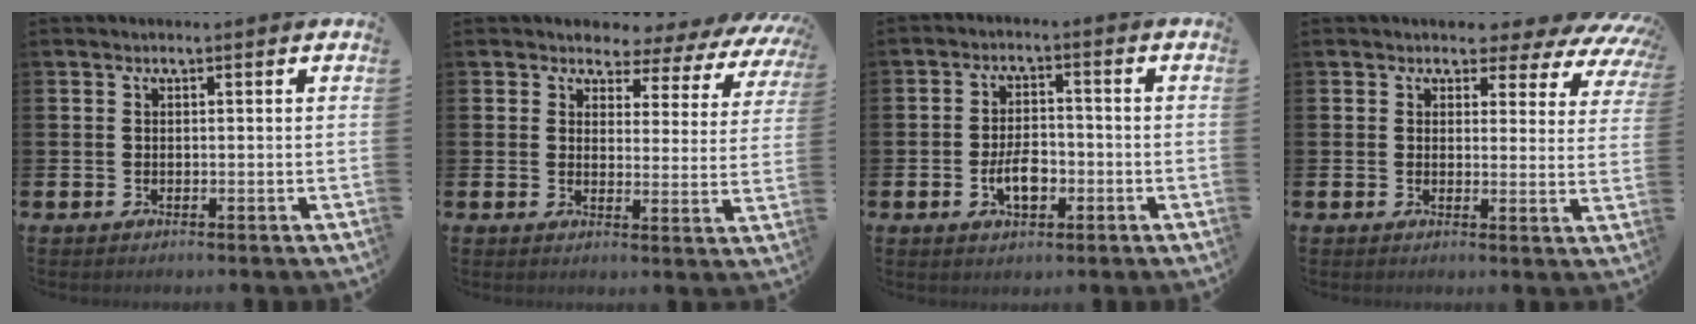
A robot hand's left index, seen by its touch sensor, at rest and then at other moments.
{"total": 3.0, "force": [2.3, 1.8, 0.4], "torque": [-0.014, -0.030, 0.029]}
{"total": 4.7, "force": [-1.4, 2.5, 3.7], "torque": [-0.056, 0.005, -0.027]}
{"total": 3.5, "force": [2.6, 2.0, 1.1], "torque": [-0.019, -0.029, 0.036]}